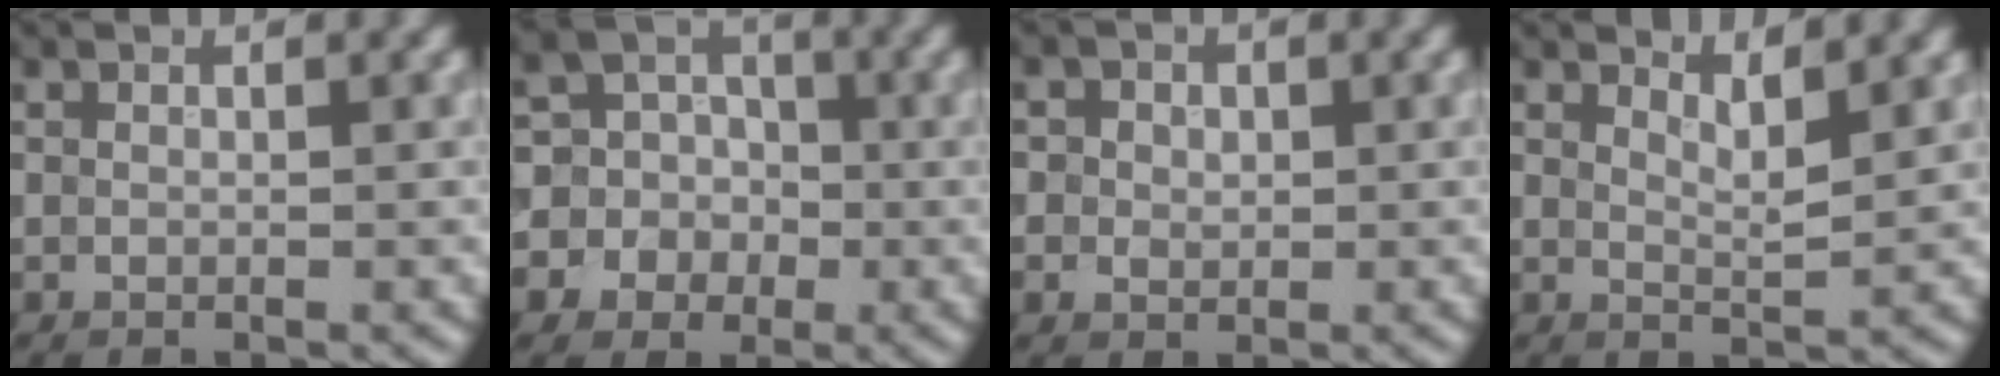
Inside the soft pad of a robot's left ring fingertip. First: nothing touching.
{"total": 10.3, "force": [-1.6, 10.0, 2.0], "torque": [-0.067, 0.017, -0.053]}
{"total": 2.4, "force": [0.7, 2.1, 1.0], "torque": [-0.007, 0.005, 0.003]}
{"total": 2.5, "force": [2.0, 0.5, 1.3], "torque": [-0.013, -0.005, 0.030]}